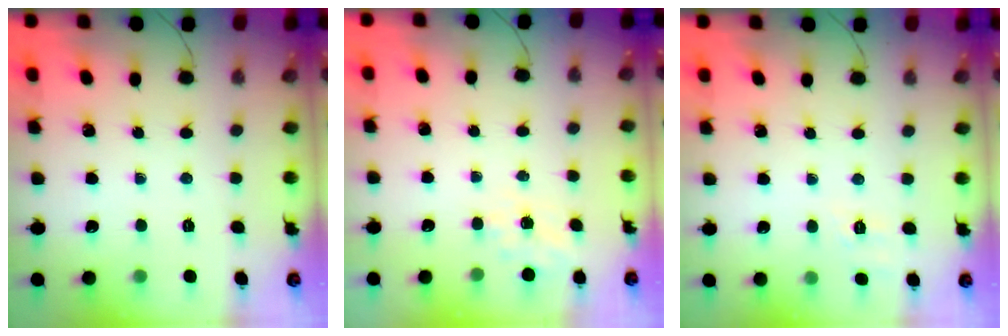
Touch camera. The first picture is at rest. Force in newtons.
{"total": 5.1, "press": 4.9, "slide": 1.5}
{"total": 7.6, "press": 7.4, "slide": 1.9}